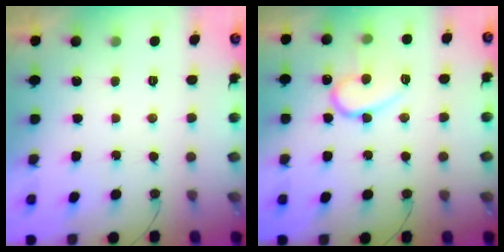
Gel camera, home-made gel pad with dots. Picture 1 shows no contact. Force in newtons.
{"total": 12.9, "press": 12.8, "slide": 1.3}